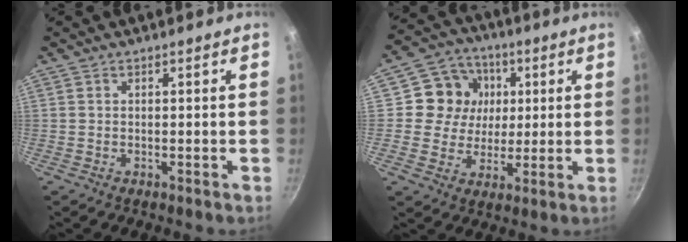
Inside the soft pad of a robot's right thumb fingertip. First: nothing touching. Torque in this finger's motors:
{"motor_torque": [0.29, 1.86, 0.46, -0.28, 0.01]}